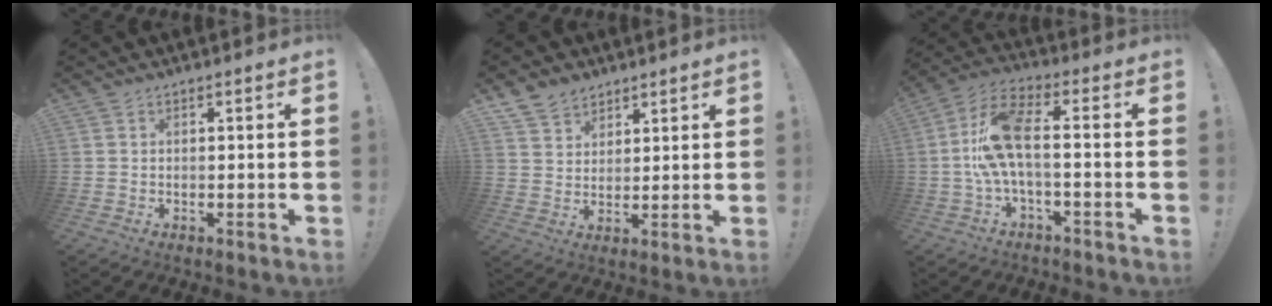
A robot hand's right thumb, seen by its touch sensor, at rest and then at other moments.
{"total": 7.2, "force": [5.3, 4.8, 1.0], "torque": [-0.018, -0.034, 0.106]}
{"total": 13.6, "force": [-0.3, 4.8, 12.7], "torque": [-0.253, 0.006, -0.008]}